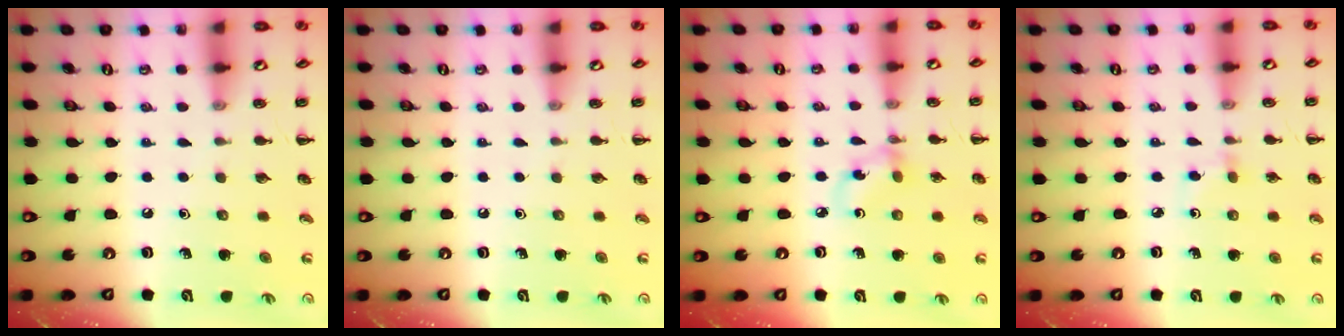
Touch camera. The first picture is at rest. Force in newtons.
{"total": 0.0}
{"total": 3.7, "press": 3.7, "slide": 0.7}
{"total": 2.5, "press": 2.3, "slide": 1.0}